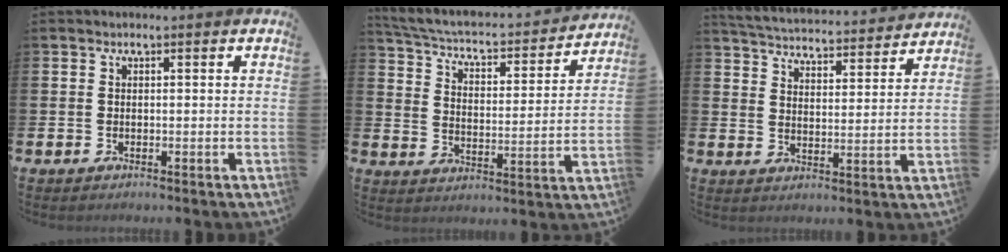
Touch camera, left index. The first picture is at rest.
{"total": 4.7, "force": [4.2, 1.2, 1.7], "torque": [-0.058, -0.036, 0.061]}
{"total": 4.7, "force": [4.6, 0.4, 0.3], "torque": [-0.030, -0.041, 0.077]}